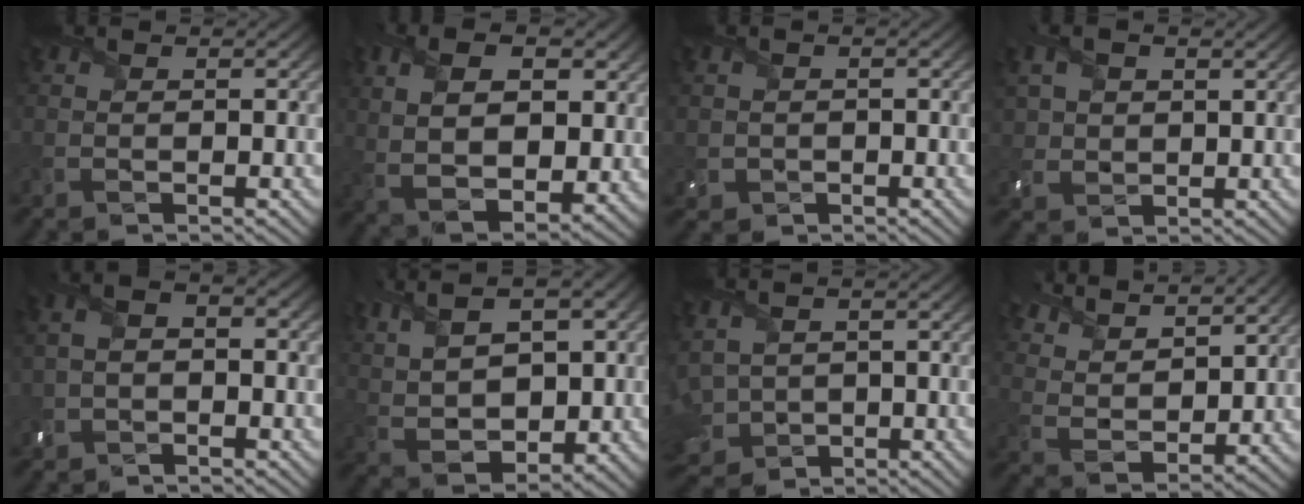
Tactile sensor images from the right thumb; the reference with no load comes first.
{"total": 12.0, "force": [2.5, 7.0, 9.4], "torque": [-0.189, -0.007, 0.043]}
{"total": 1.7, "force": [-0.5, 1.6, 0.0], "torque": [-0.011, -0.007, -0.013]}
{"total": 5.7, "force": [2.2, 3.8, 3.7], "torque": [-0.102, 0.004, 0.044]}
{"total": 4.2, "force": [-1.2, 2.7, 3.0], "torque": [-0.069, 0.004, -0.020]}
{"total": 11.8, "force": [3.6, 6.7, 9.1], "torque": [-0.200, 0.003, 0.074]}
{"total": 6.3, "force": [0.3, 4.7, 4.2], "torque": [-0.146, -0.013, 0.003]}
{"total": 11.6, "force": [9.1, 4.3, 5.7], "torque": [-0.146, -0.014, 0.158]}